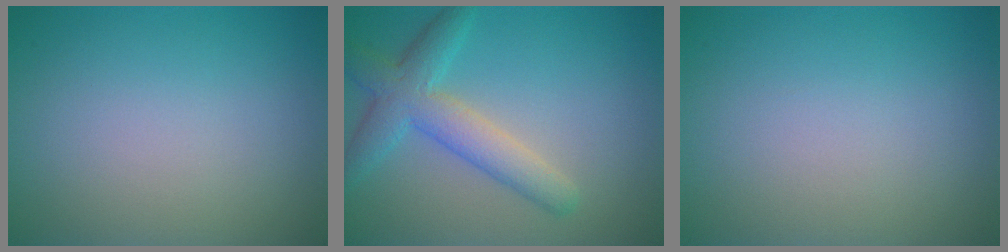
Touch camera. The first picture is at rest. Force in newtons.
{"total": 4.7, "press": 4.7, "slide": 0.2}
{"total": 0.0}